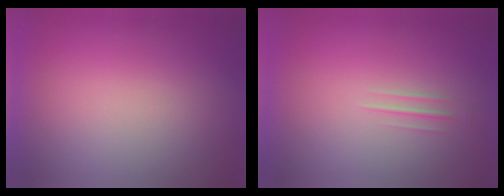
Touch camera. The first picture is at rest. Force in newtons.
{"total": 1.2}